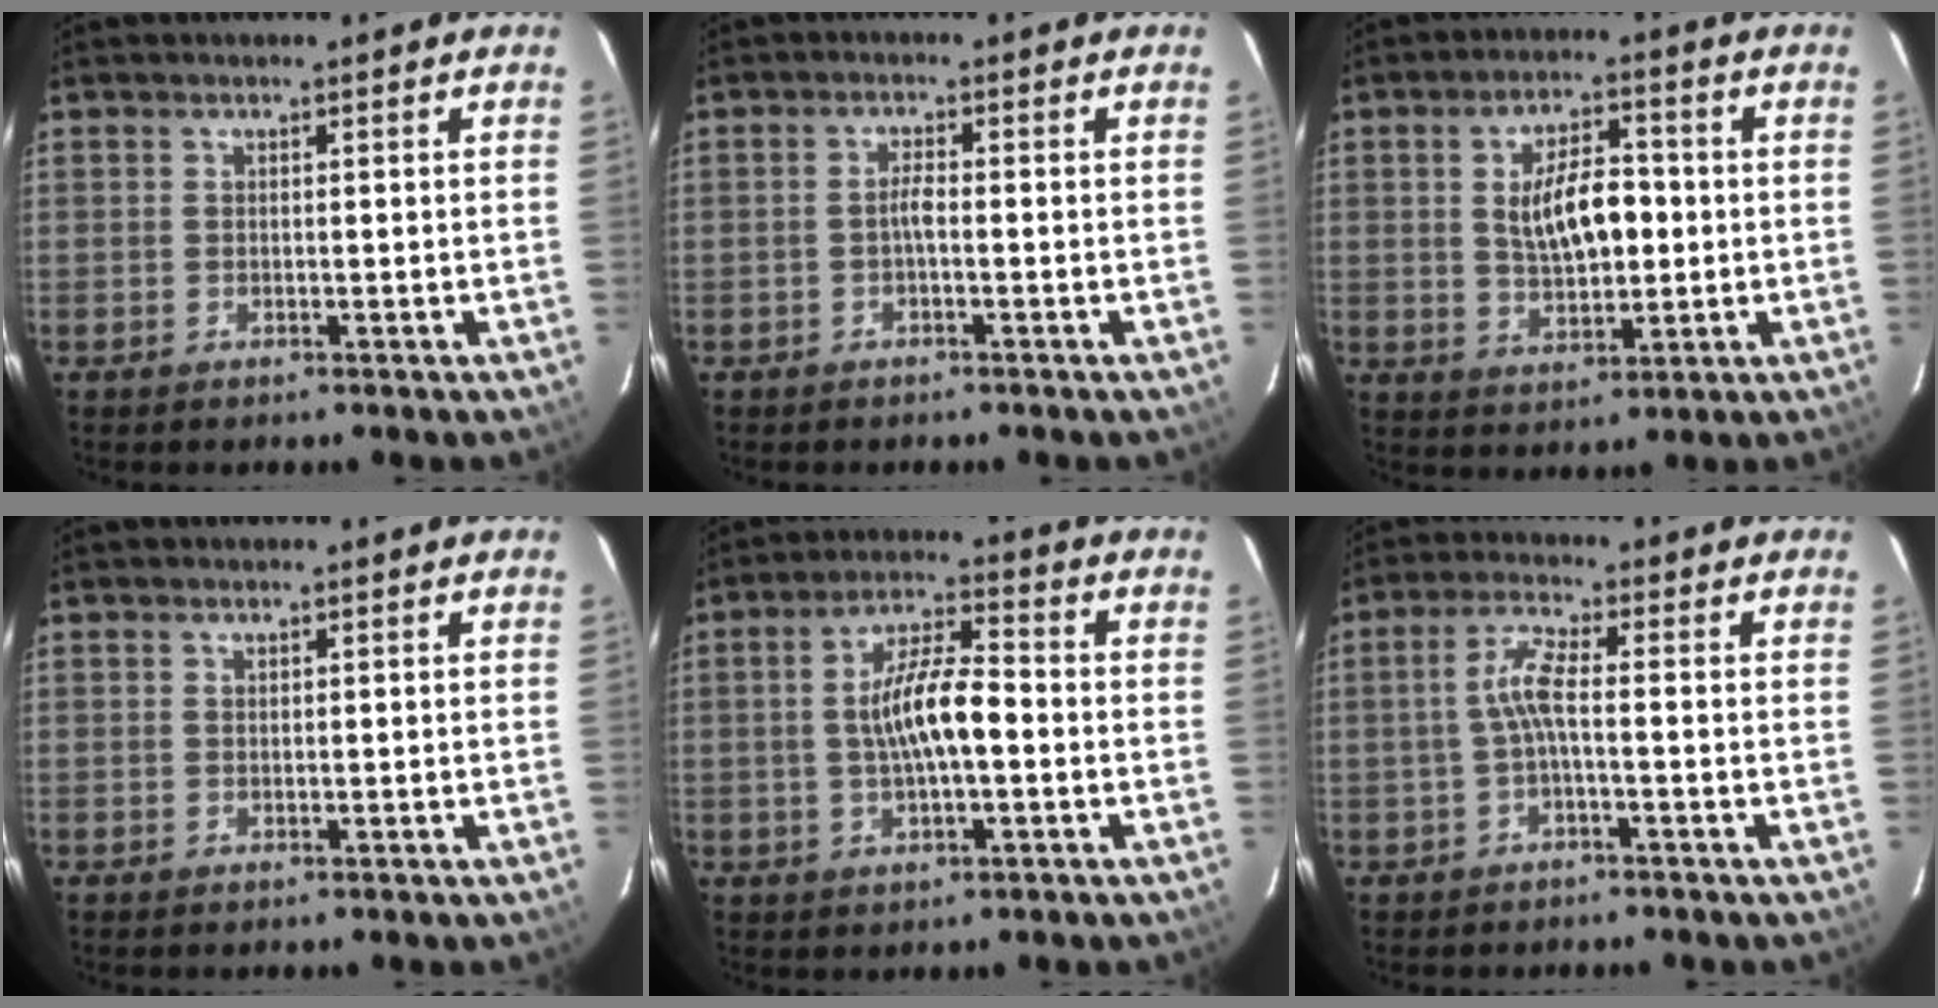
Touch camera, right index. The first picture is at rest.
{"total": 1.7, "force": [-0.6, 0.2, 1.6], "torque": [-0.032, 0.006, -0.014]}
{"total": 9.8, "force": [0.6, 4.7, 8.6], "torque": [-0.156, 0.011, 0.020]}
{"total": 0.0}
{"total": 9.4, "force": [-0.8, 2.8, 8.9], "torque": [-0.165, 0.010, -0.012]}
{"total": 4.3, "force": [-0.9, 0.5, 4.2], "torque": [-0.095, 0.010, -0.018]}